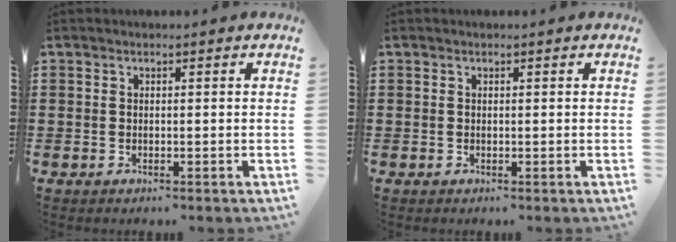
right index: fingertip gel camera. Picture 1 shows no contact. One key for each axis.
{"total": 0.0}